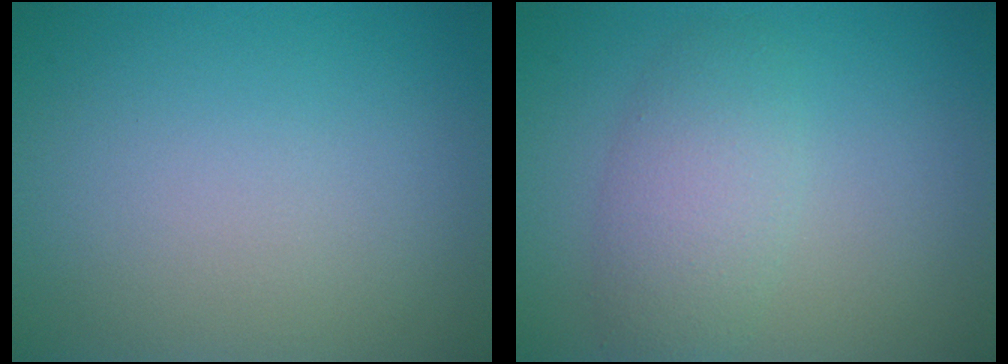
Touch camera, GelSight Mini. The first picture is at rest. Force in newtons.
{"total": 3.5, "press": 3.5, "slide": 0.2}